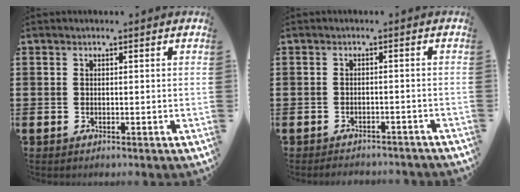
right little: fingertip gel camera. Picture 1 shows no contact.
{"total": 1.5, "force": [-1.5, 0.0, 0.0], "torque": [-0.005, 0.003, -0.031]}